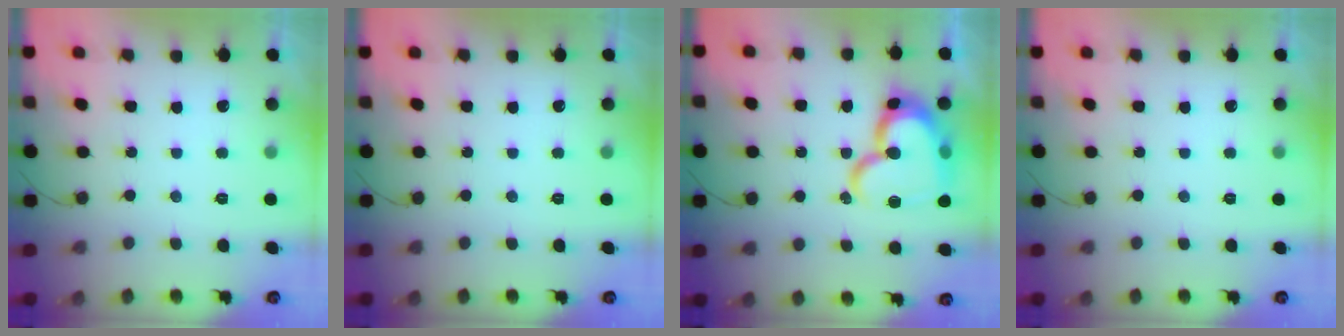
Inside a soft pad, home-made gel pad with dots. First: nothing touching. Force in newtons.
{"total": 0.0}
{"total": 21.2, "press": 21.1, "slide": 1.5}
{"total": 0.0}